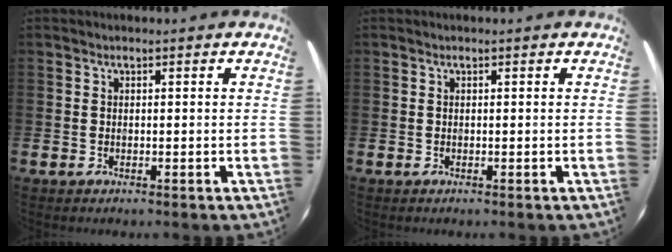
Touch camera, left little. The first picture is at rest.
{"total": 0.0}